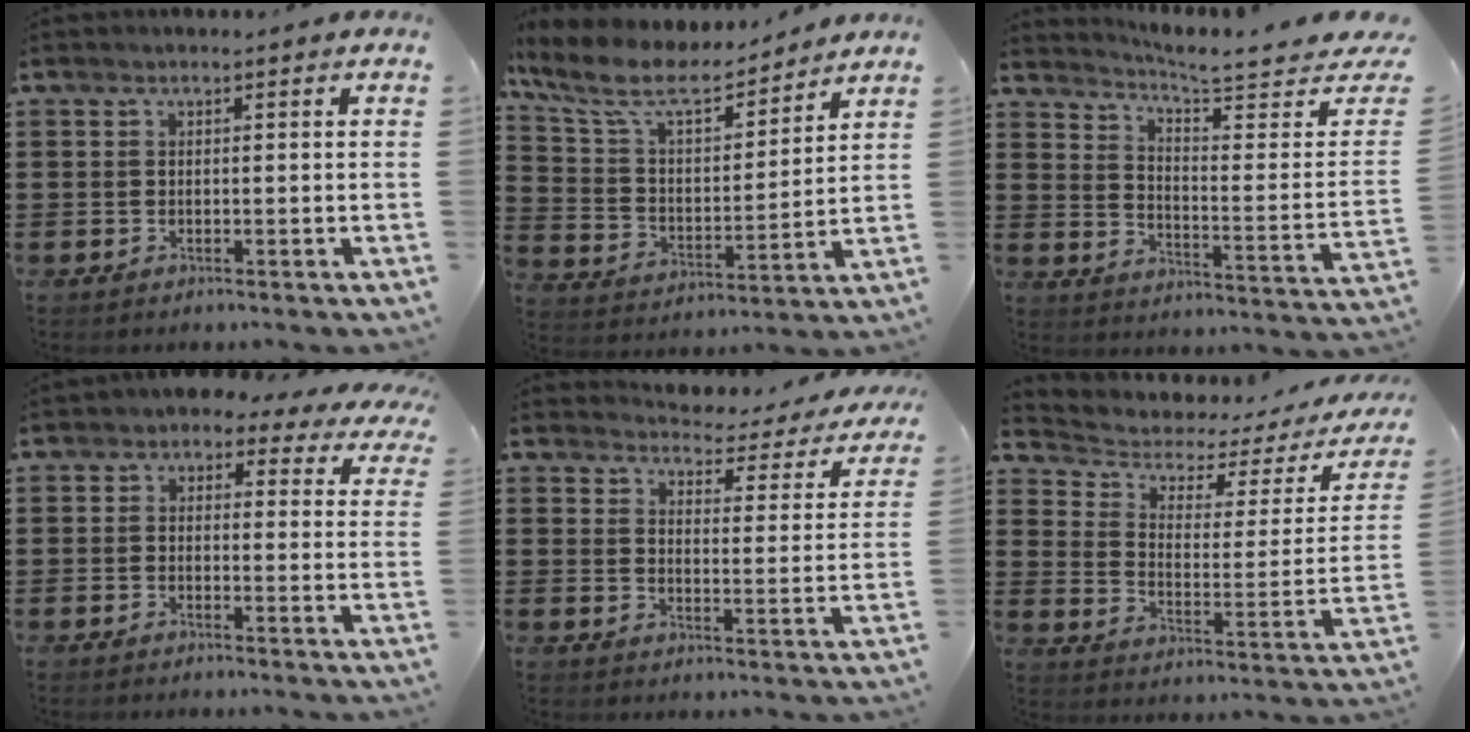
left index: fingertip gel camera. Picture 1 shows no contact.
{"total": 9.2, "force": [7.5, 2.7, 4.8], "torque": [-0.126, -0.038, 0.126]}
{"total": 5.8, "force": [5.2, -0.1, 2.4], "torque": [-0.067, -0.045, 0.086]}
{"total": 2.2, "force": [1.2, 1.5, 1.1], "torque": [-0.023, -0.004, 0.016]}
{"total": 3.3, "force": [3.2, 0.3, 0.4], "torque": [-0.022, -0.034, 0.047]}
{"total": 2.8, "force": [1.9, 1.4, 1.5], "torque": [-0.048, -0.017, 0.025]}